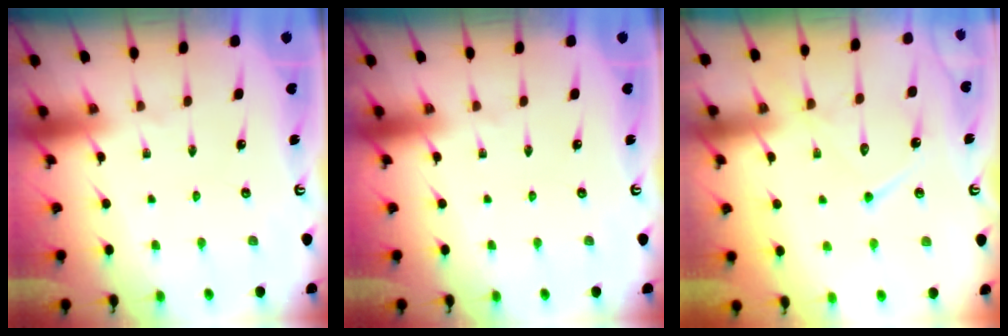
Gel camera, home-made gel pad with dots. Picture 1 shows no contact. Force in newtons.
{"total": 0.0}
{"total": 13.0, "press": 13.0, "slide": 1.2}